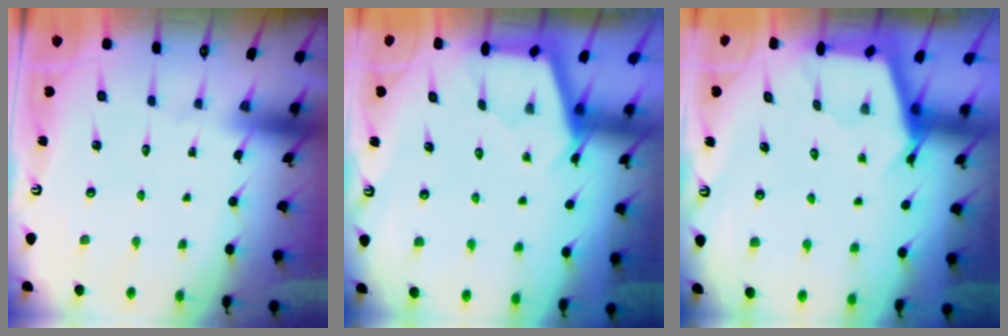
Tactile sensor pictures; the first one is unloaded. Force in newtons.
{"total": 2.8, "press": 2.7, "slide": 0.3}
{"total": 2.5, "press": 2.5, "slide": 0.3}